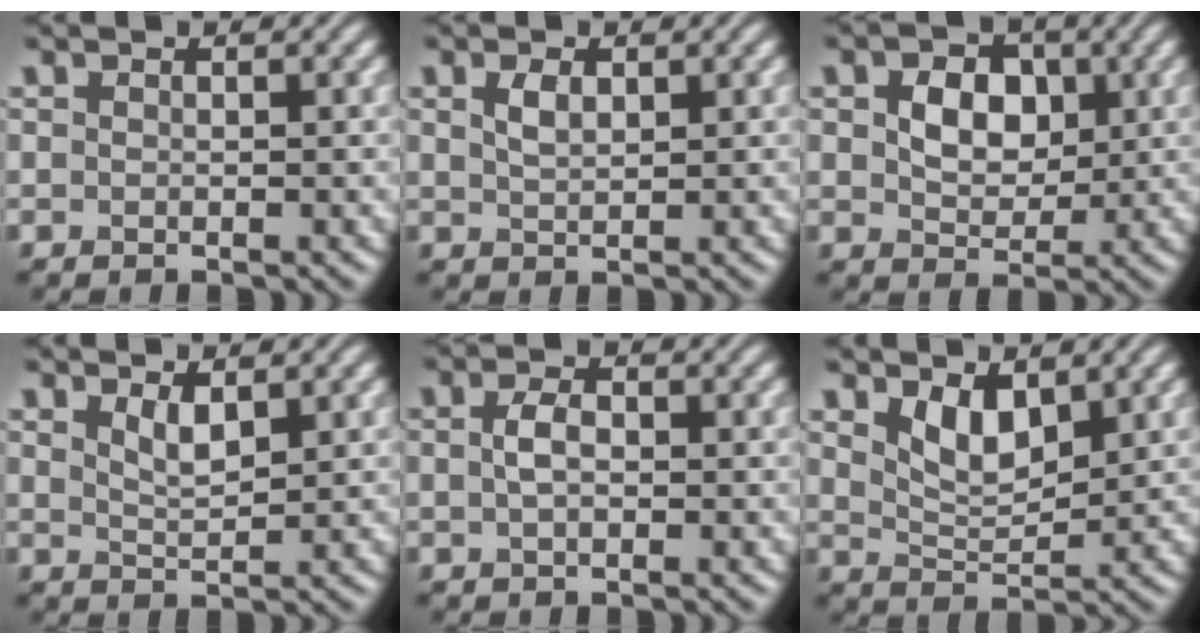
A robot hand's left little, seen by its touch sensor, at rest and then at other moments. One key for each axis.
{"total": 1.6, "fx": 0.7, "fy": 0.8, "fz": 1.2, "tx": -0.027, "ty": 0.001, "tz": 0.018}
{"total": 4.2, "fx": 0.8, "fy": 3.1, "fz": 2.8, "tx": -0.057, "ty": 0.000, "tz": 0.007}
{"total": 1.8, "fx": 1.2, "fy": 0.5, "fz": 1.3, "tx": -0.028, "ty": -0.004, "tz": 0.024}
{"total": 1.9, "fx": 0.0, "fy": 1.1, "fz": 1.6, "tx": -0.036, "ty": 0.003, "tz": -0.002}
{"total": 3.1, "fx": 1.8, "fy": 1.4, "fz": 2.2, "tx": -0.046, "ty": -0.008, "tz": 0.036}